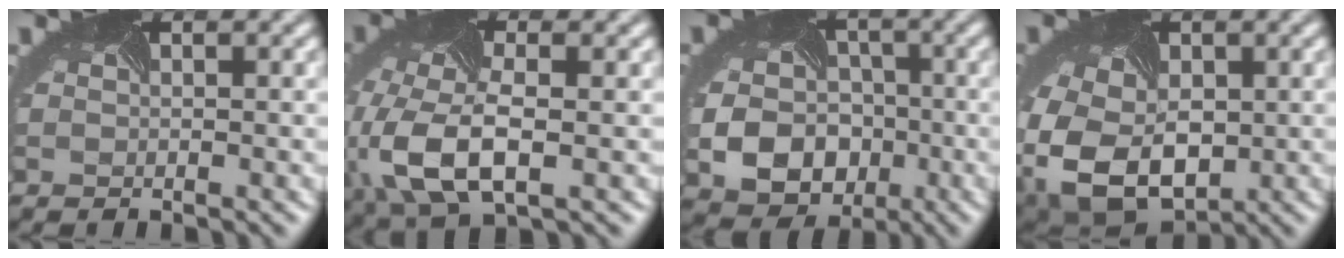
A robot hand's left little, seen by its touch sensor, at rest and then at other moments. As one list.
[{"total": 8.4, "force": [-3.0, 4.1, 6.8], "torque": [-0.164, -0.025, -0.054]}, {"total": 9.4, "force": [-2.6, 7.7, 4.8], "torque": [-0.075, -0.037, -0.046]}, {"total": 11.0, "force": [-2.9, 7.7, 7.2], "torque": [-0.166, -0.043, -0.027]}]